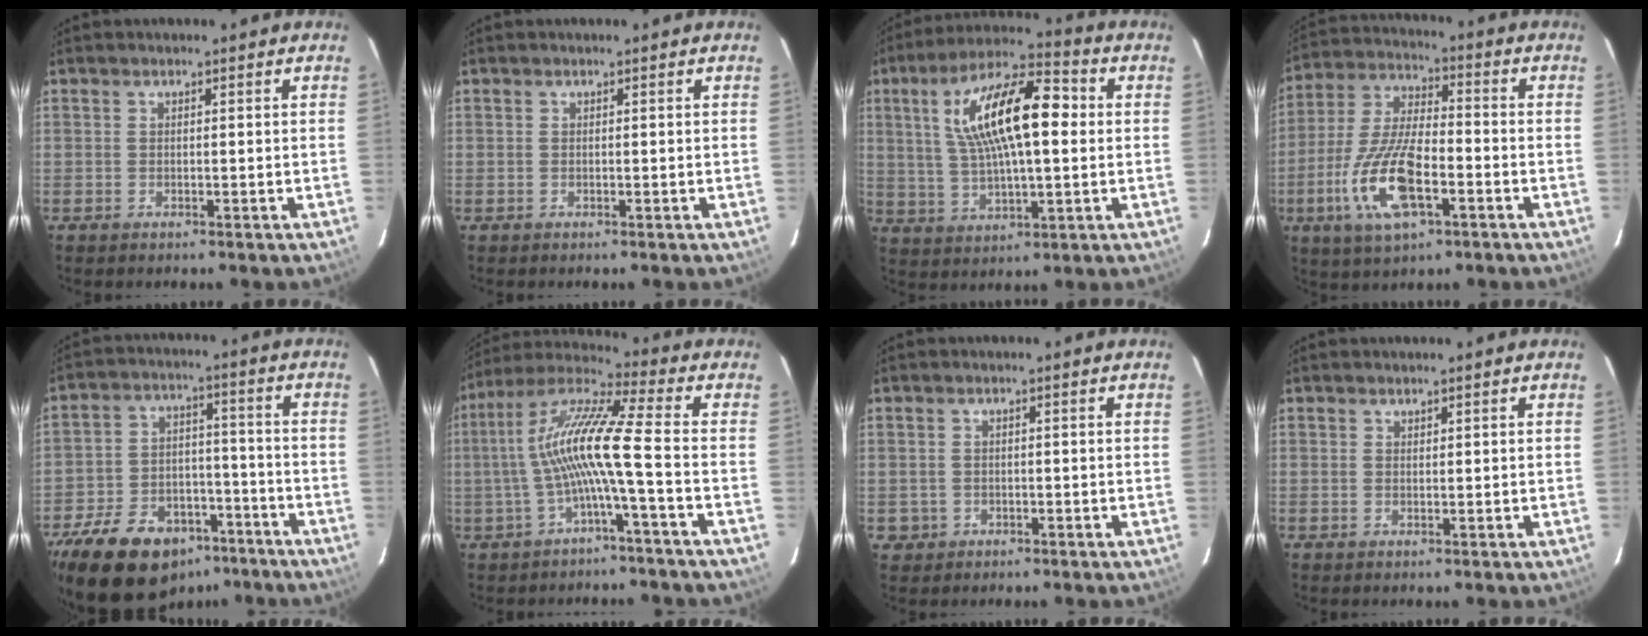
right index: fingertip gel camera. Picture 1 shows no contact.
{"total": 0.0}
{"total": 17.2, "force": [3.4, 5.9, 15.7], "torque": [-0.285, 0.026, 0.059]}
{"total": 15.6, "force": [-5.7, 5.8, 13.3], "torque": [-0.288, -0.011, -0.108]}
{"total": 22.3, "force": [-14.7, 12.9, 10.6], "torque": [-0.240, 0.020, -0.212]}
{"total": 12.1, "force": [-2.3, -0.4, 11.9], "torque": [-0.234, 0.014, -0.044]}
{"total": 0.9, "force": [0.0, 0.9, 0.0], "torque": [0.001, 0.002, 0.001]}
{"total": 0.6, "force": [0.5, 0.2, 0.0], "torque": [0.000, 0.001, 0.011]}